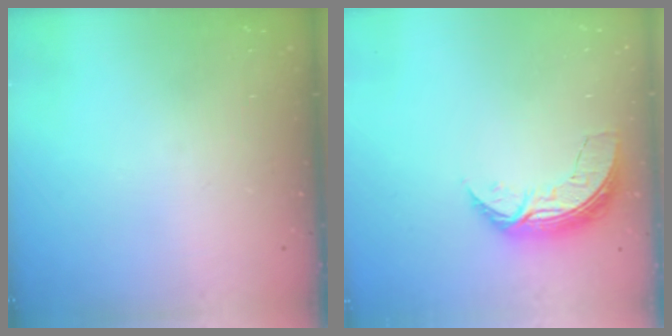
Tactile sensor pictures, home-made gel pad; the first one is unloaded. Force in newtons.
{"total": 7.3, "press": 7.3, "slide": 0.4}